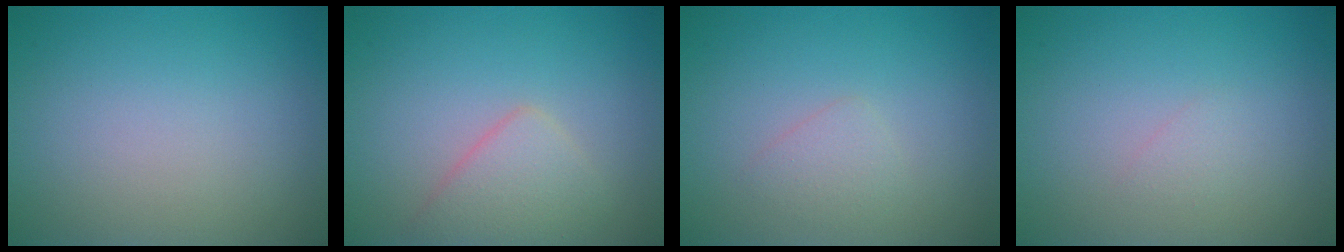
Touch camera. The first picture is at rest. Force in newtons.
{"total": 2.7, "press": 2.7, "slide": 0.1}
{"total": 1.3, "press": 1.3, "slide": 0.1}
{"total": 0.7, "press": 0.7, "slide": 0.1}